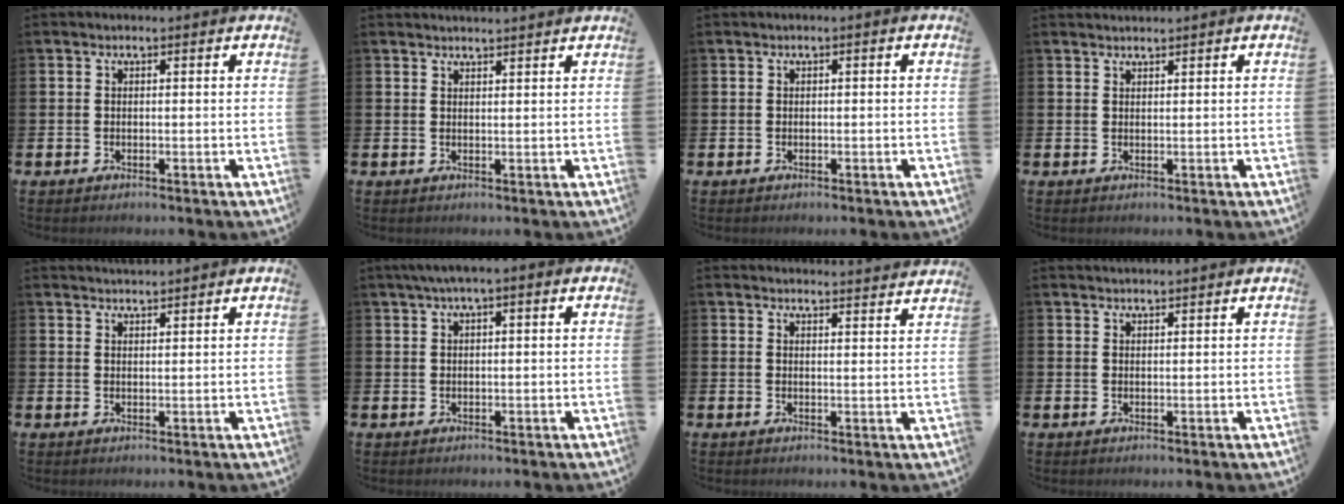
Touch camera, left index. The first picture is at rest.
{"total": 1.8, "force": [1.8, -0.1, 0.0], "torque": [0.010, -0.012, 0.030]}
{"total": 0.0}
{"total": 1.0, "force": [0.9, 0.0, 0.0], "torque": [0.005, -0.002, 0.017]}
{"total": 2.0, "force": [2.0, 0.2, 0.2], "torque": [-0.001, -0.009, 0.036]}
{"total": 1.9, "force": [0.9, 0.2, 1.7], "torque": [-0.030, 0.004, 0.015]}
{"total": 2.9, "force": [2.9, -0.3, -0.2], "torque": [0.013, -0.025, 0.049]}
{"total": 1.2, "force": [1.2, -0.1, 0.0], "torque": [0.004, -0.005, 0.021]}